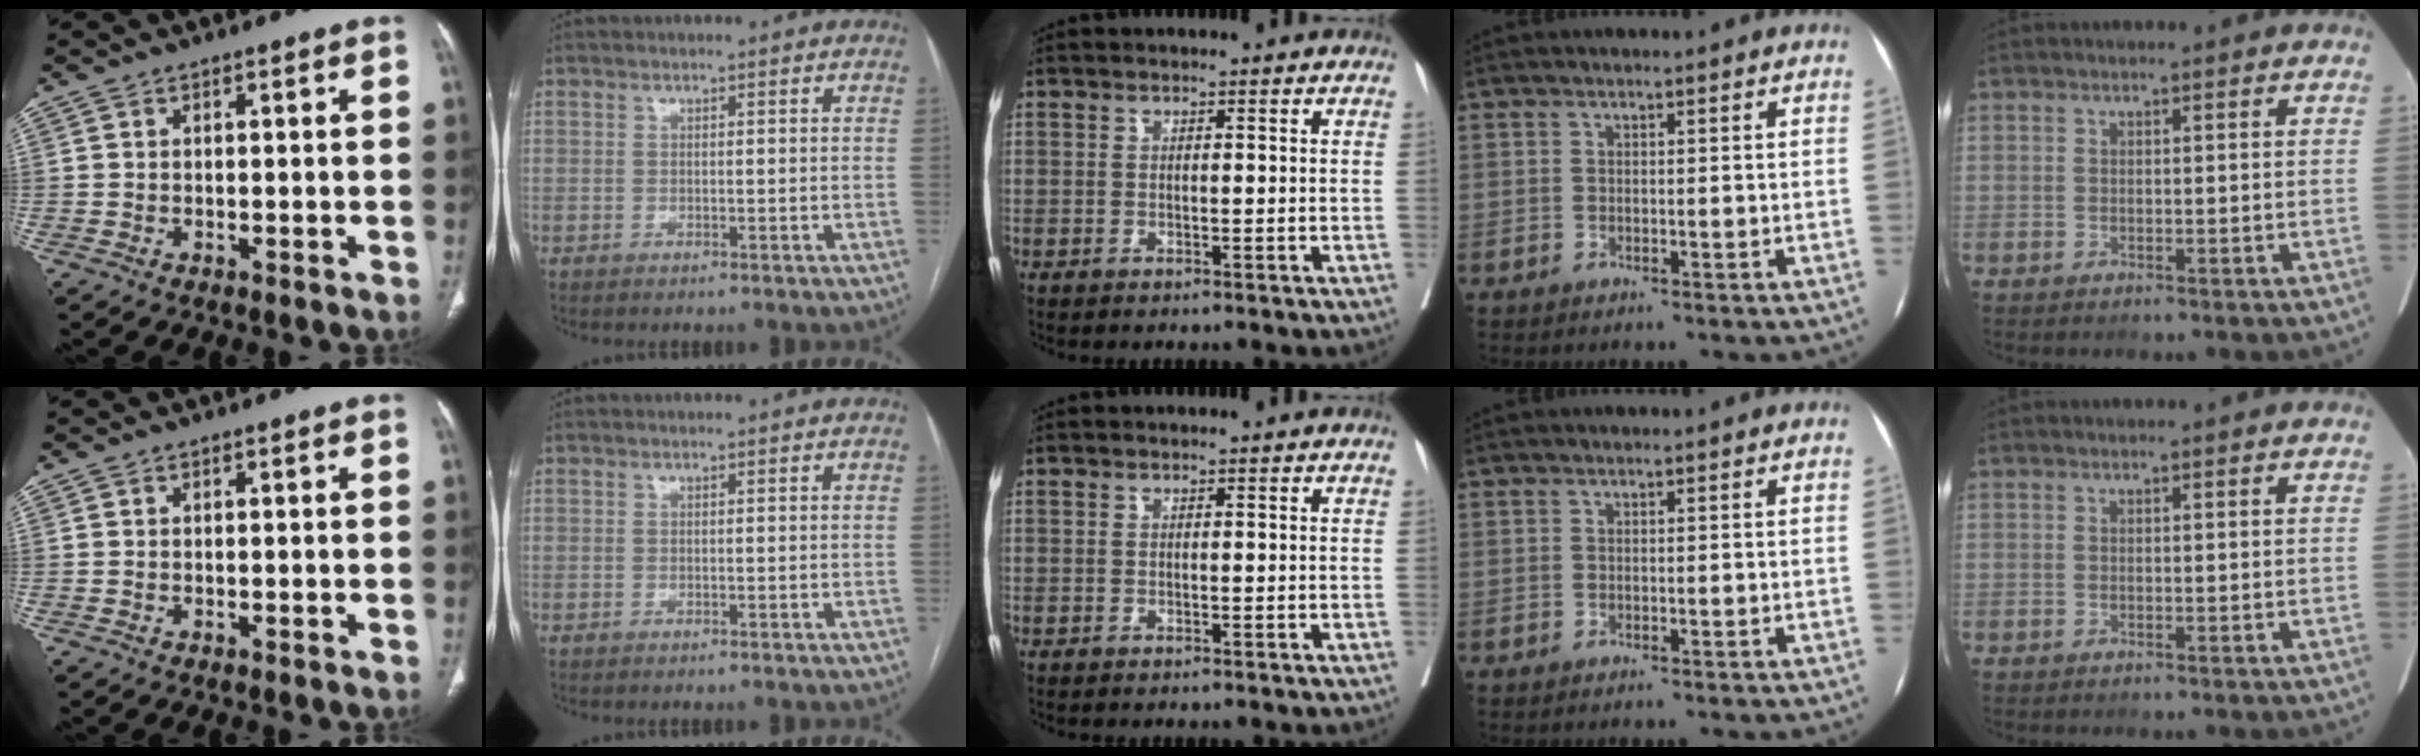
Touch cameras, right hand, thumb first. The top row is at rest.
{}